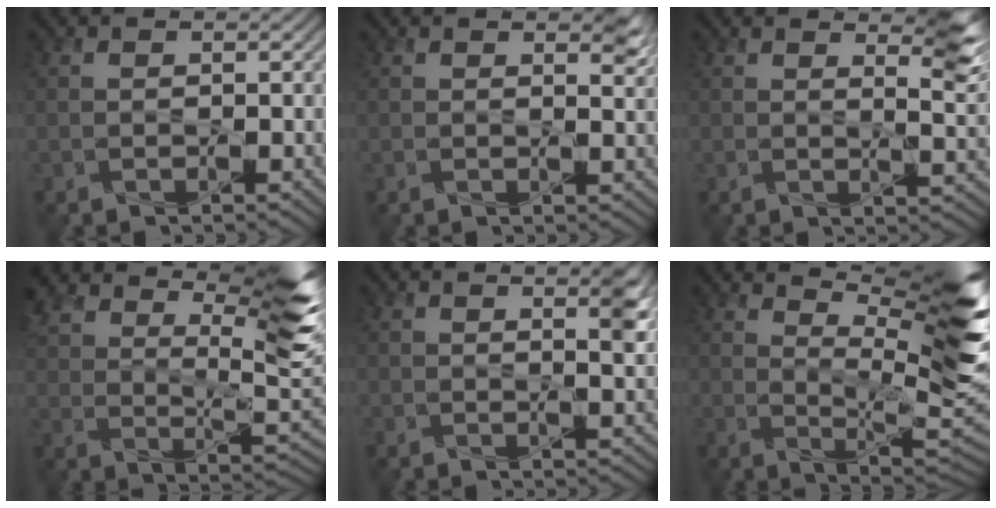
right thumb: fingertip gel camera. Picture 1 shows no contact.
{"total": 2.2, "force": [1.5, 0.6, 1.5], "torque": [-0.022, -0.008, 0.027]}
{"total": 5.4, "force": [3.6, 1.4, 3.8], "torque": [-0.058, -0.003, 0.060]}
{"total": 15.4, "force": [9.8, 5.3, 10.6], "torque": [-0.213, 0.014, 0.169]}
{"total": 2.9, "force": [1.5, 0.7, 2.4], "torque": [-0.041, -0.002, 0.024]}
{"total": 12.7, "force": [6.2, 3.3, 10.6], "torque": [-0.170, 0.002, 0.105]}